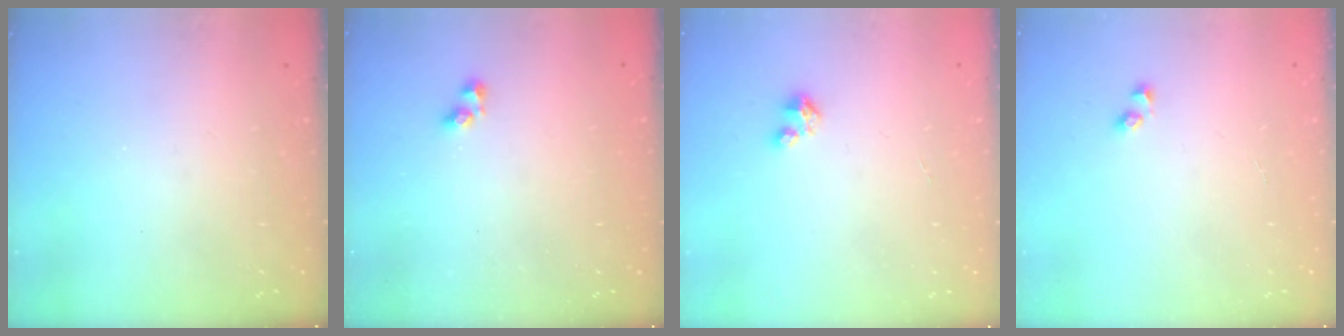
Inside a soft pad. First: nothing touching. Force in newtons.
{"total": 3.0, "press": 3.0, "slide": 0.4}
{"total": 1.4, "press": 1.4, "slide": 0.2}
{"total": 2.1, "press": 1.7, "slide": 1.2}